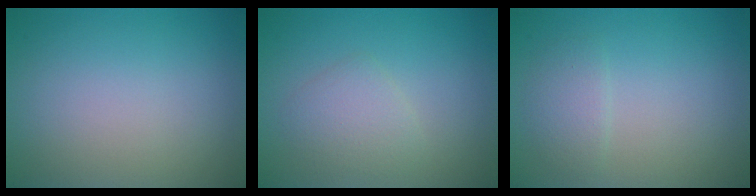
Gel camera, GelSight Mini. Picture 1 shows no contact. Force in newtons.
{"total": 2.2, "press": 2.2, "slide": 0.1}
{"total": 1.5, "press": 1.5, "slide": 0.1}